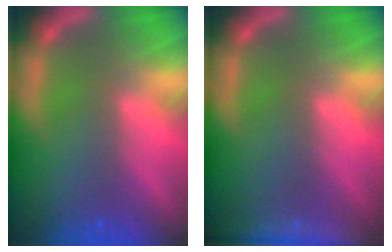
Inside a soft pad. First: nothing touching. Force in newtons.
{"total": 7.5}